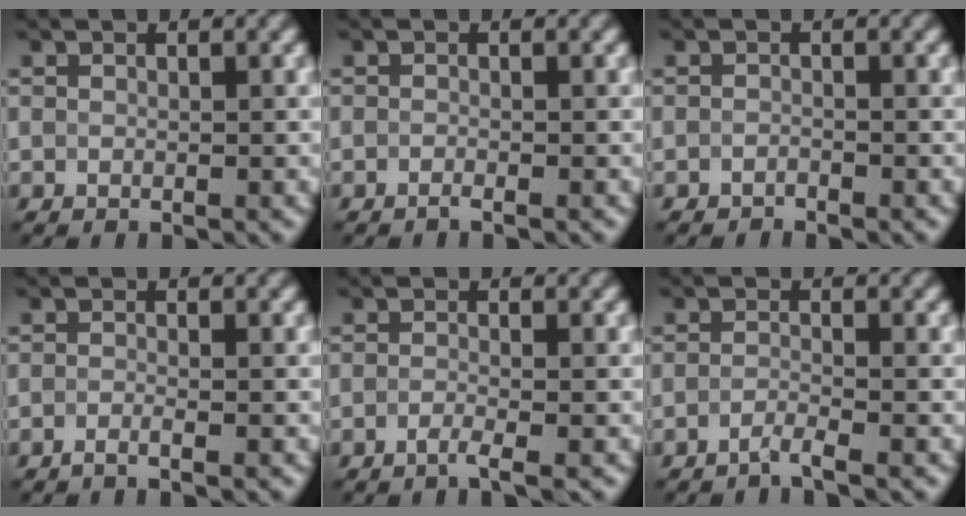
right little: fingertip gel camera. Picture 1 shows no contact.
{"total": 1.2, "force": [-1.2, -0.1, 0.0], "torque": [0.003, -0.006, -0.022]}
{"total": 1.7, "force": [-1.5, -0.3, -0.8], "torque": [0.010, -0.002, -0.023]}
{"total": 1.3, "force": [-1.3, -0.1, 0.1], "torque": [0.004, -0.006, -0.029]}
{"total": 1.7, "force": [-1.6, -0.1, 0.5], "torque": [-0.004, -0.003, -0.035]}
{"total": 1.7, "force": [-1.7, -0.3, 0.0], "torque": [0.001, -0.001, -0.038]}